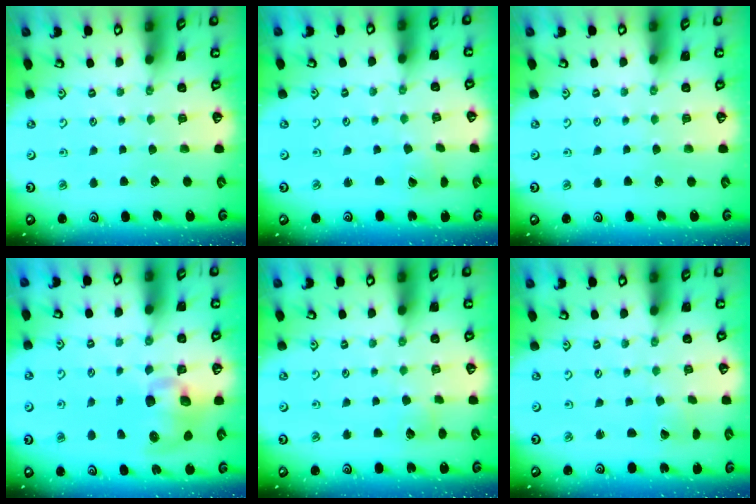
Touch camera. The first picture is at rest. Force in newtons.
{"total": 0.0}
{"total": 0.0}
{"total": 9.7, "press": 9.5, "slide": 1.6}
{"total": 3.4, "press": 3.3, "slide": 0.4}
{"total": 0.6, "press": 0.6, "slide": 0.1}